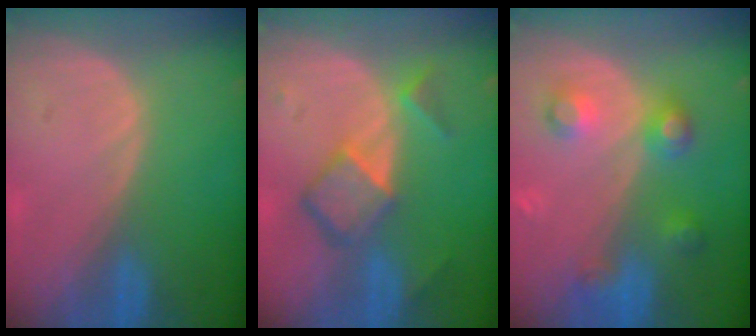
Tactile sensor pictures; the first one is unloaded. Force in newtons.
{"total": 6.8, "press": 5.8, "slide": 3.6}
{"total": 5.3, "press": 5.3, "slide": 0.3}